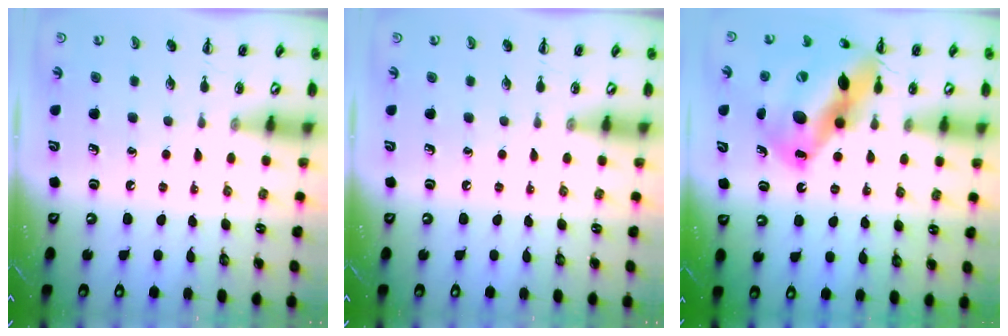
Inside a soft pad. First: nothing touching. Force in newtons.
{"total": 0.0}
{"total": 19.9, "press": 19.7, "slide": 3.3}